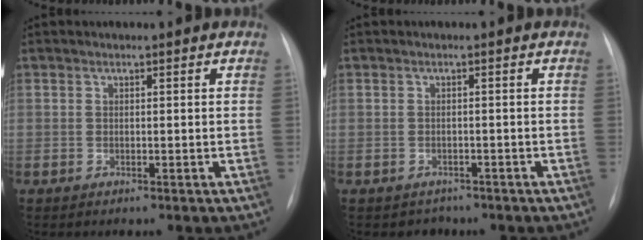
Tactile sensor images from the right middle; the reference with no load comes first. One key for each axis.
{"total": 1.9, "fx": -1.4, "fy": 1.2, "fz": -0.4, "tx": 0.001, "ty": 0.005, "tz": -0.019}